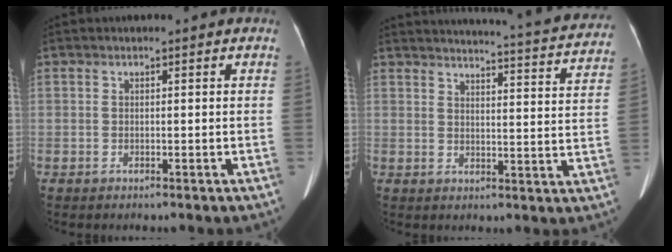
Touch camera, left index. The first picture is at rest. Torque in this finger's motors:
{"motor_torque": [0.90, -1.24, 0.02, 0.01]}